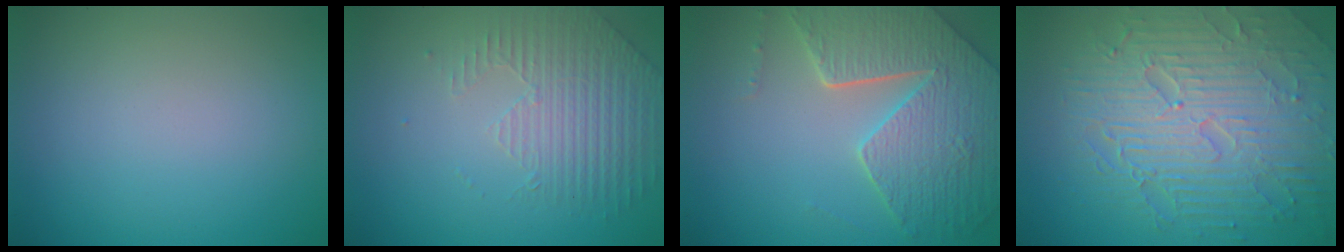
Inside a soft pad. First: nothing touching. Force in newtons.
{"total": 2.1, "press": 1.8, "slide": 1.0}
{"total": 7.5, "press": 5.6, "slide": 5.0}
{"total": 9.5, "press": 6.4, "slide": 7.0}